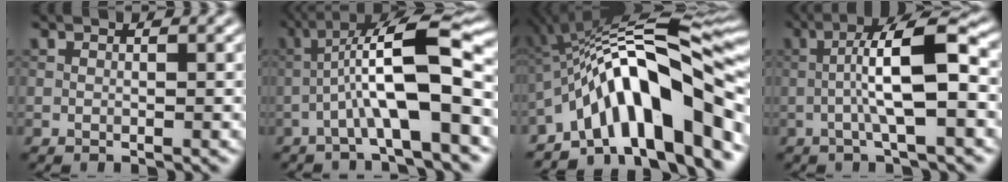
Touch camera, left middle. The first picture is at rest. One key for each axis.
{"total": 8.7, "fx": -2.2, "fy": 1.4, "fz": 8.3, "tx": -0.134, "ty": 0.027, "tz": -0.042}
{"total": 14.3, "fx": -5.2, "fy": 4.2, "fz": 12.6, "tx": -0.173, "ty": 0.029, "tz": -0.086}
{"total": 7.1, "fx": -0.9, "fy": 1.1, "fz": 6.9, "tx": -0.116, "ty": 0.022, "tz": -0.020}